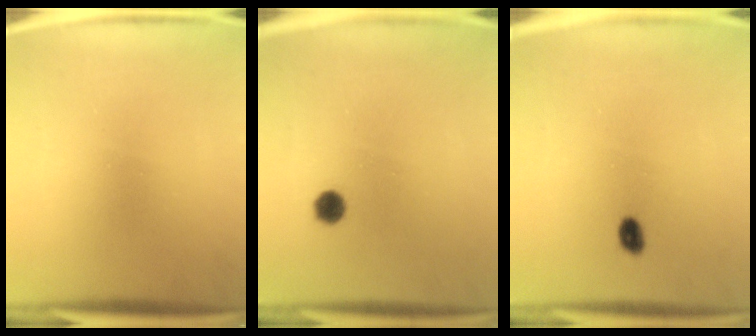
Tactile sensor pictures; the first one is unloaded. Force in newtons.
{"total": 2.5}
{"total": 1.9}